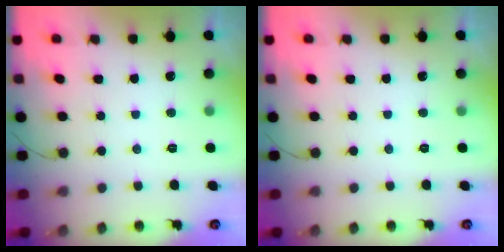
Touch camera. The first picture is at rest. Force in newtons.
{"total": 0.0}